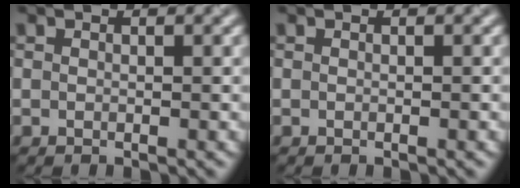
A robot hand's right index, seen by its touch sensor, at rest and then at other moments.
{"total": 0.0}